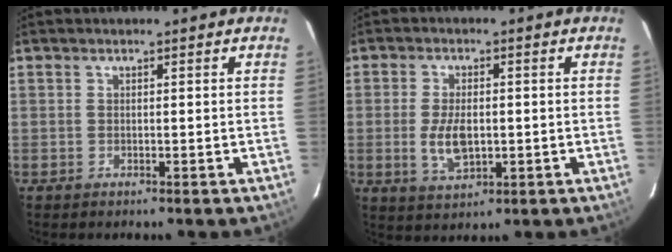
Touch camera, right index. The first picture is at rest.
{"total": 7.0, "force": [-0.9, 3.7, 5.9], "torque": [-0.118, -0.008, -0.012]}